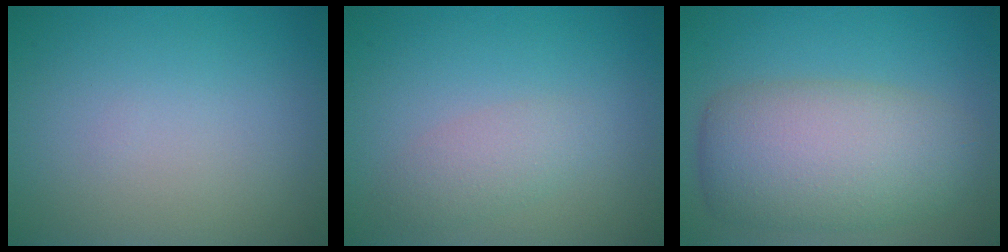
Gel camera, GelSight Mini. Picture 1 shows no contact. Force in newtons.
{"total": 2.1, "press": 2.1, "slide": 0.0}
{"total": 8.1, "press": 8.1, "slide": 0.8}